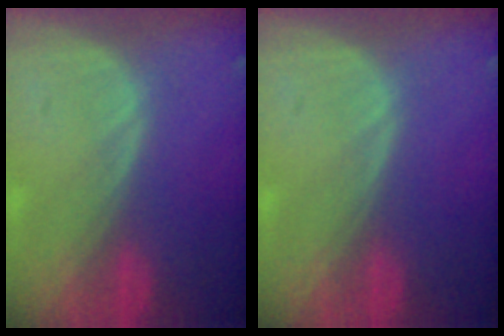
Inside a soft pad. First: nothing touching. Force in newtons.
{"total": 0.0}